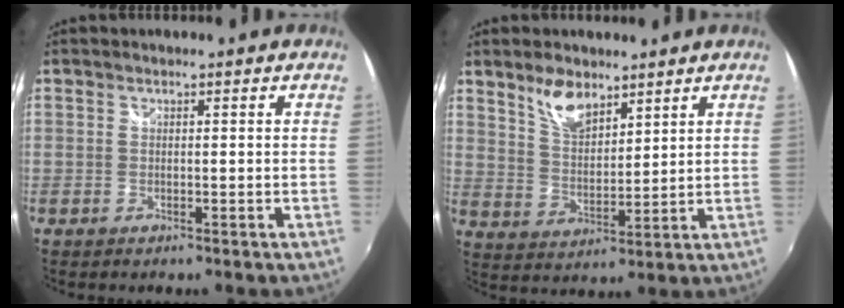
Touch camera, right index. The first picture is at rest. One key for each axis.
{"total": 7.7, "fx": 5.4, "fy": 3.4, "fz": 4.2, "tx": -0.071, "ty": 0.007, "tz": 0.105}